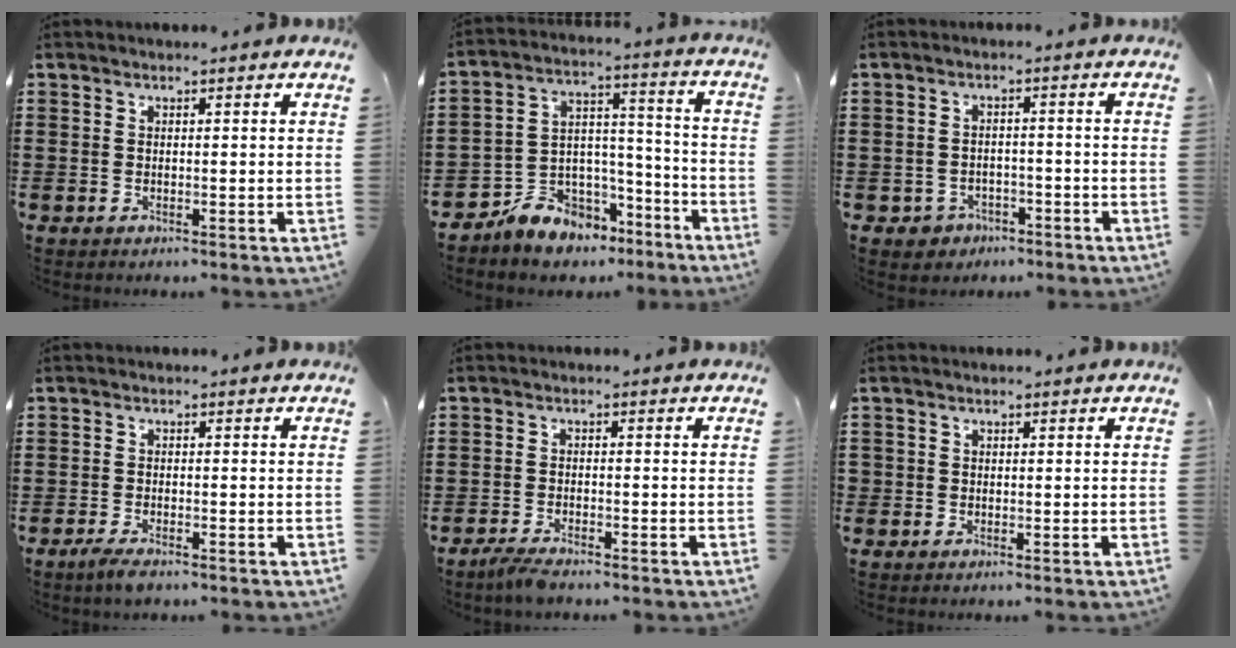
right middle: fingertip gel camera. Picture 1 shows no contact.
{"total": 6.9, "force": [-6.0, 3.5, -0.3], "torque": [-0.010, 0.012, -0.117]}
{"total": 2.3, "force": [-2.0, 1.3, 0.0], "torque": [-0.010, 0.002, -0.044]}
{"total": 2.0, "force": [-1.4, 0.4, 1.4], "torque": [-0.040, -0.008, -0.029]}
{"total": 2.4, "force": [-2.2, 0.2, 1.0], "torque": [-0.034, -0.003, -0.047]}
{"total": 0.8, "force": [-0.1, 0.8, 0.1], "torque": [-0.004, 0.005, -0.004]}